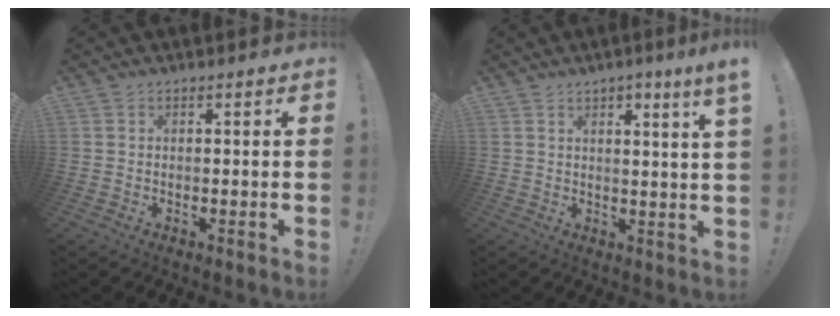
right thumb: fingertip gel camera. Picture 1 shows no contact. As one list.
[{"total": 4.6, "force": [2.5, -0.7, 3.8], "torque": [-0.046, -0.018, 0.034]}]